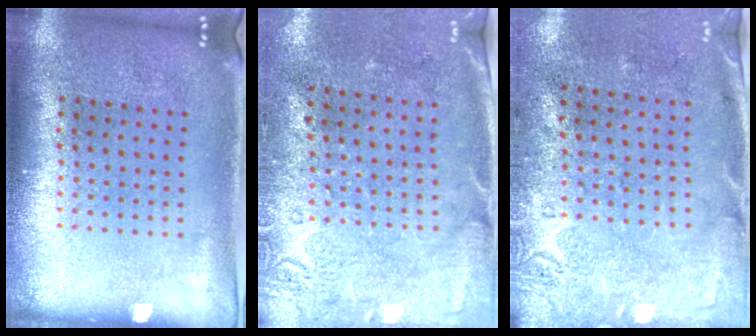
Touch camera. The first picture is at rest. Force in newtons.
{"total": 2.7, "press": 2.2, "slide": 1.5}
{"total": 2.8, "press": 2.2, "slide": 1.7}